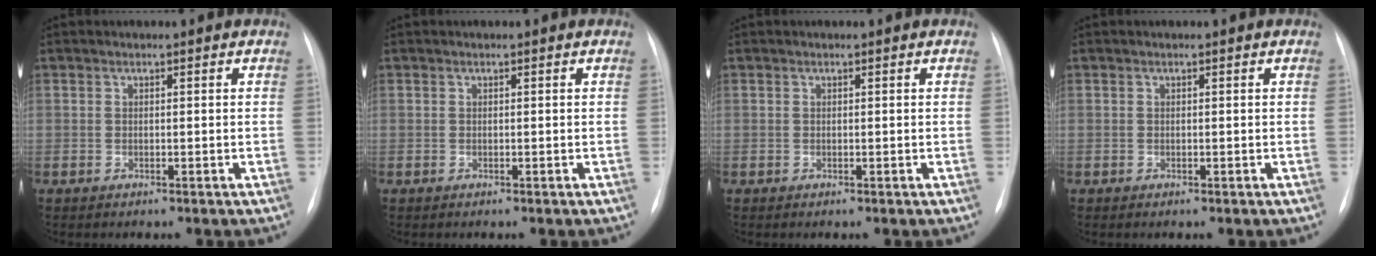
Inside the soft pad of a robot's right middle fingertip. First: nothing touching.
{"total": 0.0}
{"total": 0.0}
{"total": 0.0}